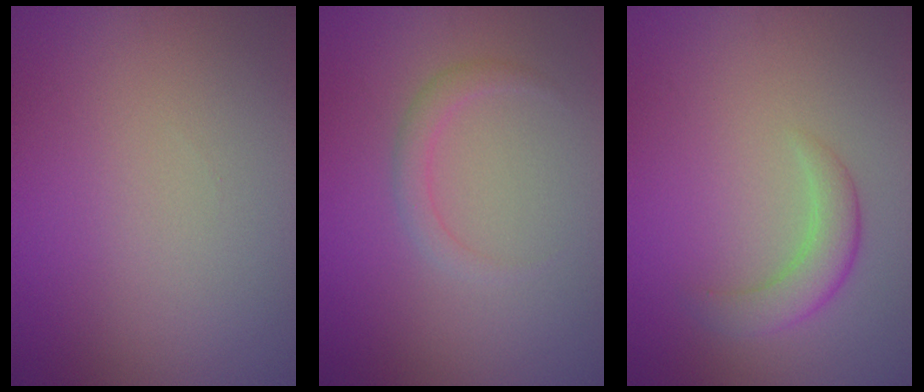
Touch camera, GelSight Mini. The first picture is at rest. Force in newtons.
{"total": 1.5, "press": 1.5, "slide": 0.1}
{"total": 2.8, "press": 2.8, "slide": 0.2}